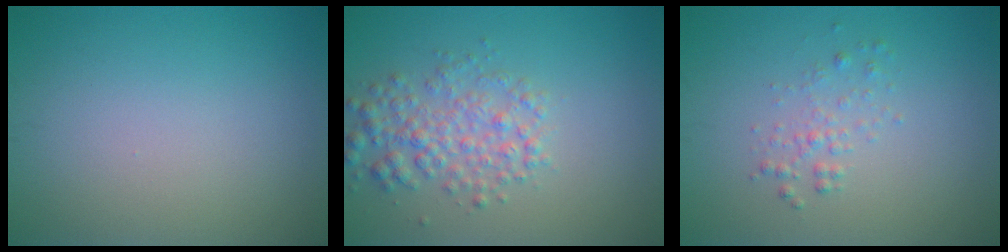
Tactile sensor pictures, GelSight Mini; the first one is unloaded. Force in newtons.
{"total": 3.6, "press": 3.6, "slide": 0.1}
{"total": 1.3, "press": 1.3, "slide": 0.1}